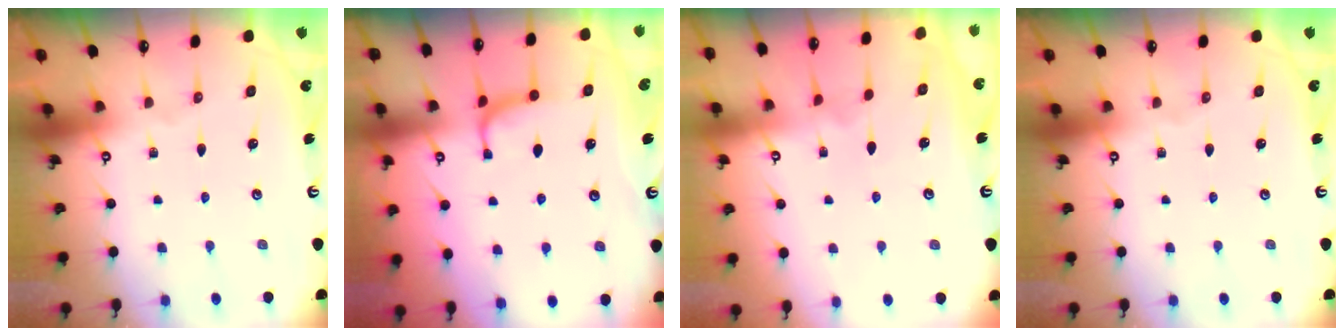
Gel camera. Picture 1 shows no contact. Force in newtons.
{"total": 0.7, "press": 0.3, "slide": 0.7}
{"total": 4.7, "press": 4.7, "slide": 0.1}
{"total": 0.0}